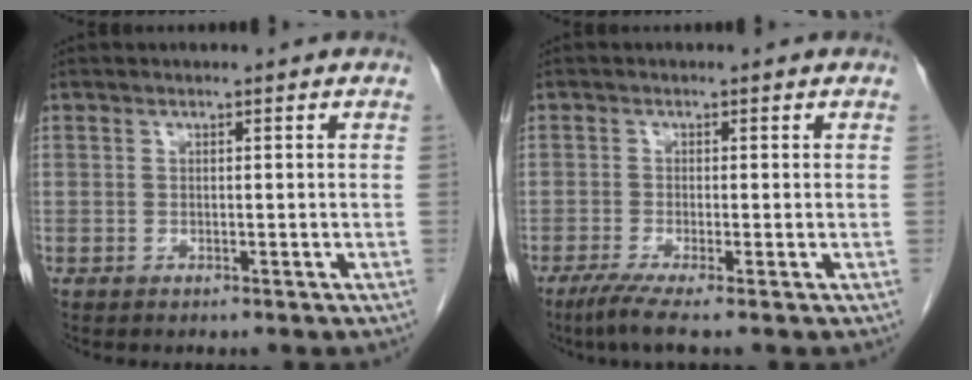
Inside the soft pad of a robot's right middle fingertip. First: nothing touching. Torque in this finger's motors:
{"motor_torque": [0.81, -0.43, 0.00, 0.04]}